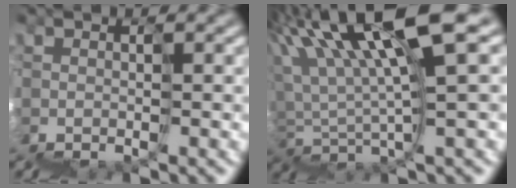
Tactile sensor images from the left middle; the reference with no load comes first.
{"total": 8.3, "force": [6.1, 0.0, 5.6], "torque": [-0.114, 0.044, 0.100]}